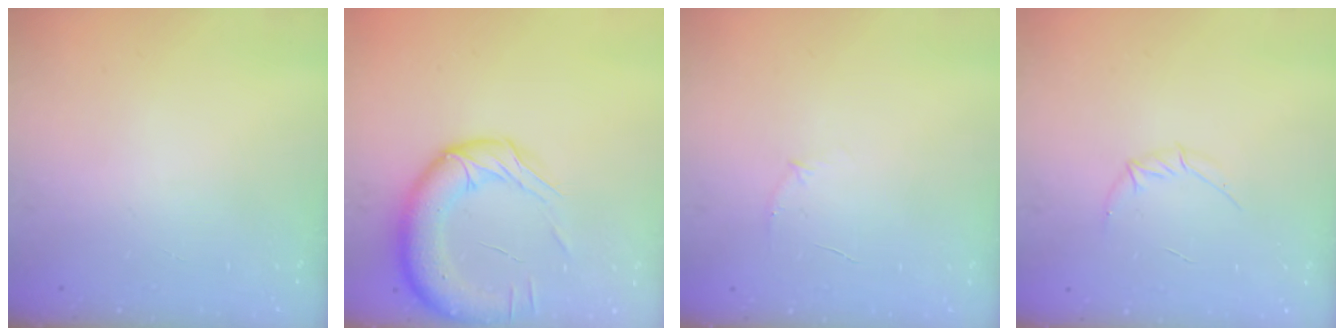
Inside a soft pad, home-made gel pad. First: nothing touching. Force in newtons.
{"total": 15.6, "press": 15.4, "slide": 2.7}
{"total": 4.7, "press": 4.4, "slide": 1.4}
{"total": 4.8, "press": 4.7, "slide": 1.3}